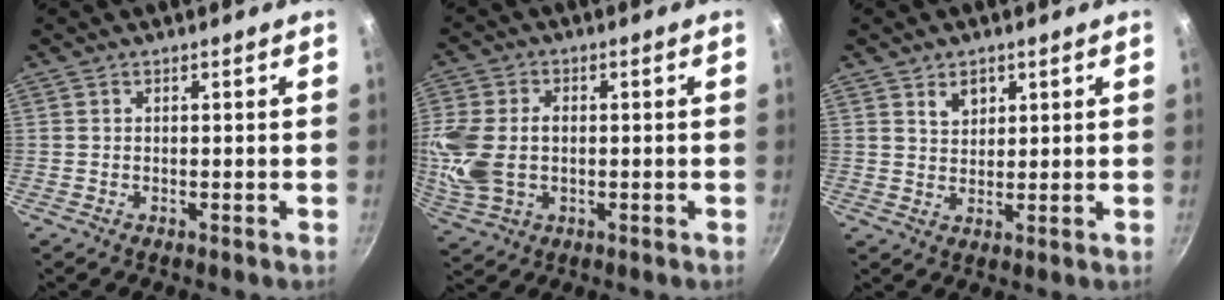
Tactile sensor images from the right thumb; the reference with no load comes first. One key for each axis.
{"total": 11.5, "fx": -0.3, "fy": 7.8, "fz": 8.5, "tx": -0.179, "ty": 0.003, "tz": -0.006}
{"total": 3.8, "fx": 1.9, "fy": 2.7, "fz": 1.8, "tx": -0.013, "ty": -0.007, "tz": 0.034}